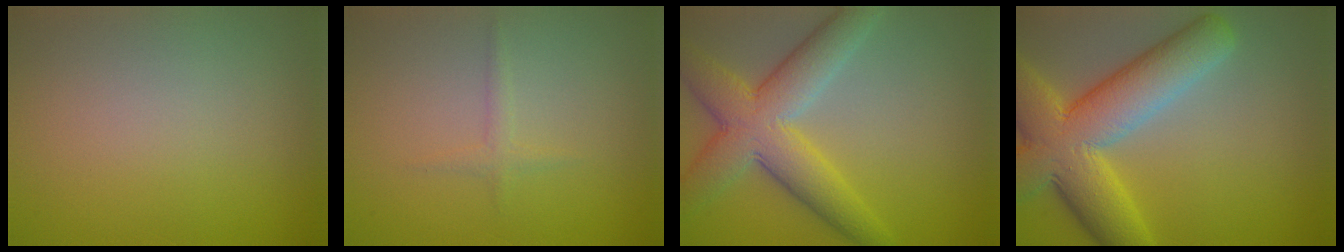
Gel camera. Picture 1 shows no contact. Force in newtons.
{"total": 1.0, "press": 1.0, "slide": 0.1}
{"total": 7.5, "press": 7.5, "slide": 0.2}
{"total": 10.1, "press": 10.0, "slide": 0.6}